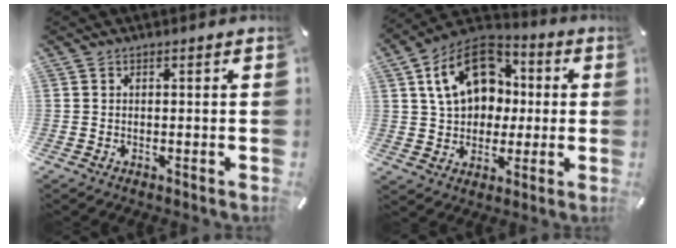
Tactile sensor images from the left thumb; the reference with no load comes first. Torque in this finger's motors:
{"motor_torque": [2.12, 2.73, 0.98, -0.48, 0.30]}